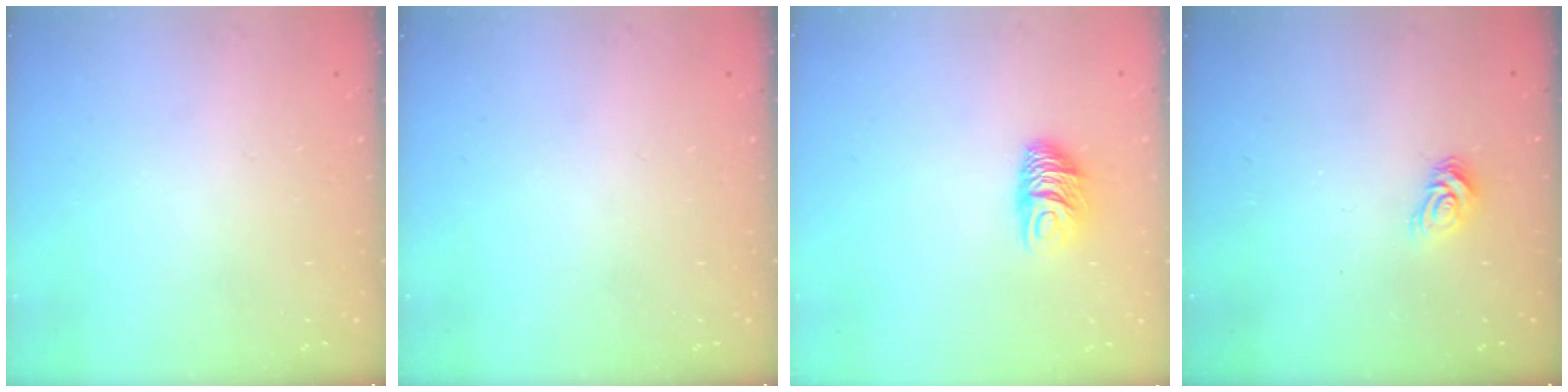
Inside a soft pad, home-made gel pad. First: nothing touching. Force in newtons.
{"total": 0.0}
{"total": 7.5, "press": 7.4, "slide": 0.8}
{"total": 6.2, "press": 6.1, "slide": 0.4}